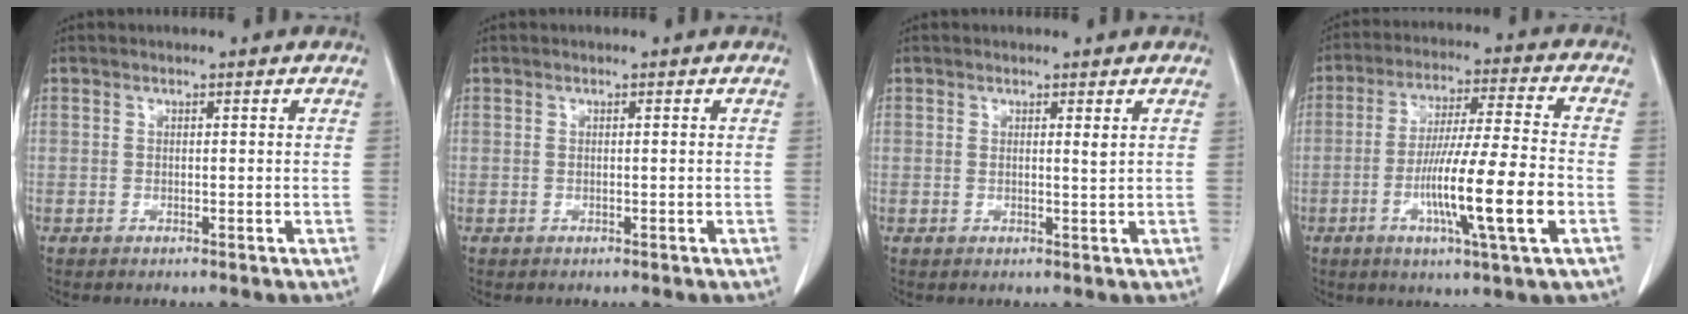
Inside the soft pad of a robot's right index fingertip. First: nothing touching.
{"total": 0.0}
{"total": 1.0, "force": [0.5, -0.1, 0.8], "torque": [-0.017, -0.005, 0.009]}
{"total": 13.8, "force": [-4.1, -0.2, 13.2], "torque": [-0.239, -0.011, -0.074]}